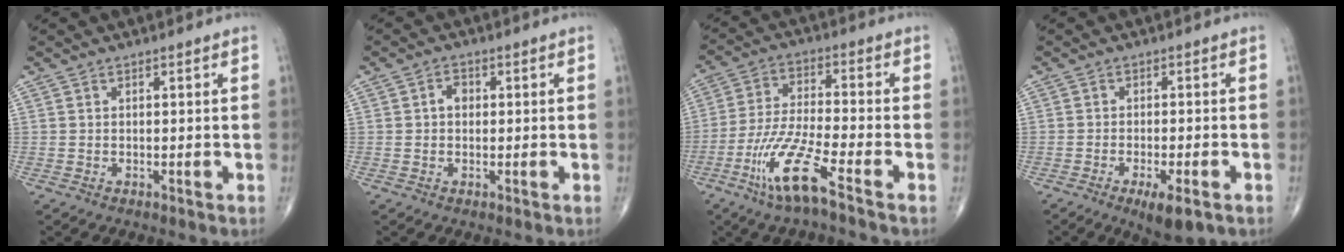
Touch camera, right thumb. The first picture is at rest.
{"total": 2.6, "force": [0.2, 1.9, 1.8], "torque": [-0.024, 0.008, 0.000]}
{"total": 11.5, "force": [-6.6, 0.9, 9.4], "torque": [-0.206, 0.013, -0.134]}
{"total": 6.5, "force": [-3.4, 1.8, 5.2], "torque": [-0.076, -0.003, -0.049]}